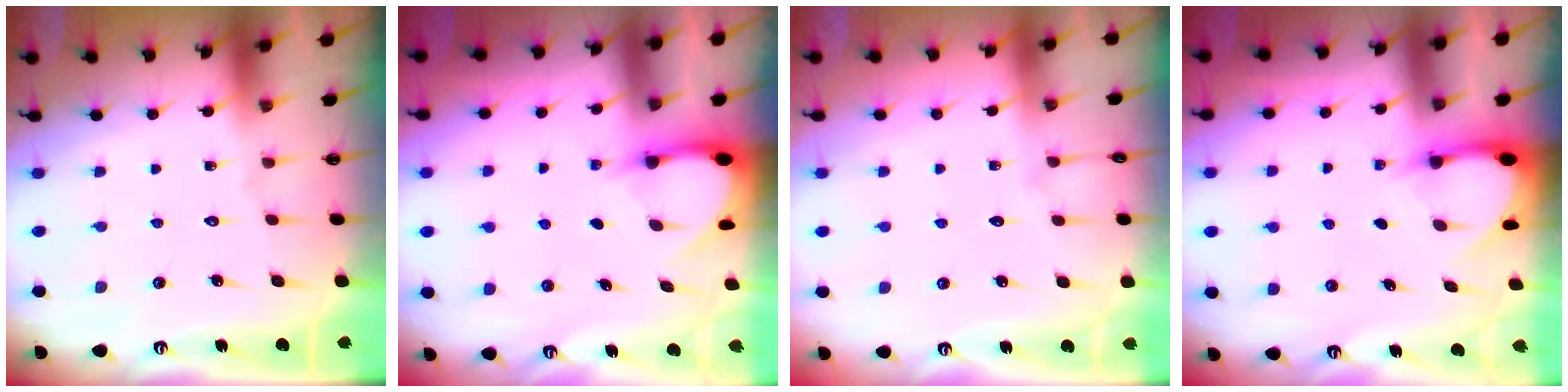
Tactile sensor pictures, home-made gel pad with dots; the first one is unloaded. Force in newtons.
{"total": 2.9, "press": 2.9, "slide": 0.3}
{"total": 2.9, "press": 2.9, "slide": 0.4}
{"total": 3.0, "press": 3.0, "slide": 0.4}